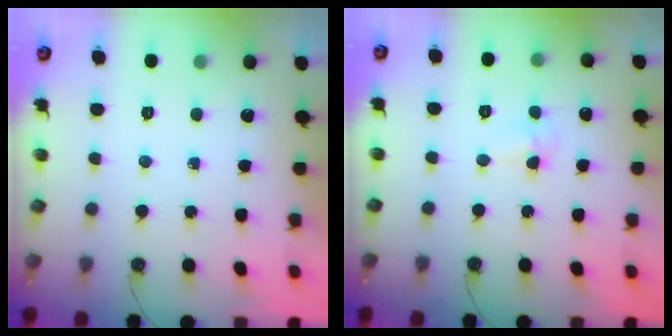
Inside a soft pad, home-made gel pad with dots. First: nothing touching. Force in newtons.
{"total": 2.5, "press": 2.4, "slide": 0.9}